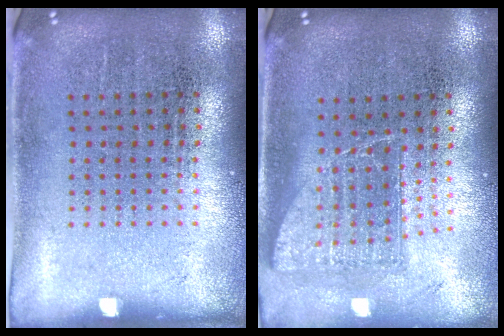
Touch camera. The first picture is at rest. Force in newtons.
{"total": 1.3, "press": 1.0, "slide": 0.8}